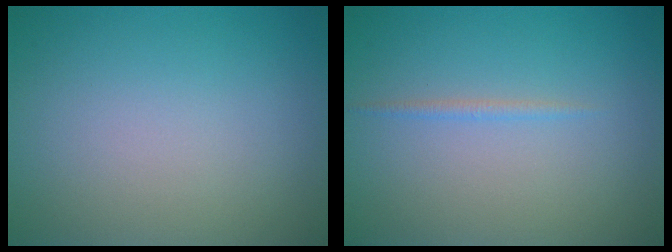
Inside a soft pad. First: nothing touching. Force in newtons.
{"total": 0.7, "press": 0.7, "slide": 0.1}